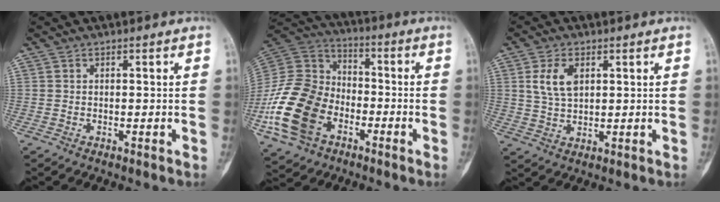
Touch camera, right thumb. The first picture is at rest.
{"total": 19.9, "force": [-7.5, 13.9, 12.1], "torque": [-0.236, 0.049, -0.142]}
{"total": 6.1, "force": [2.1, 3.5, 4.5], "torque": [-0.081, -0.003, 0.043]}